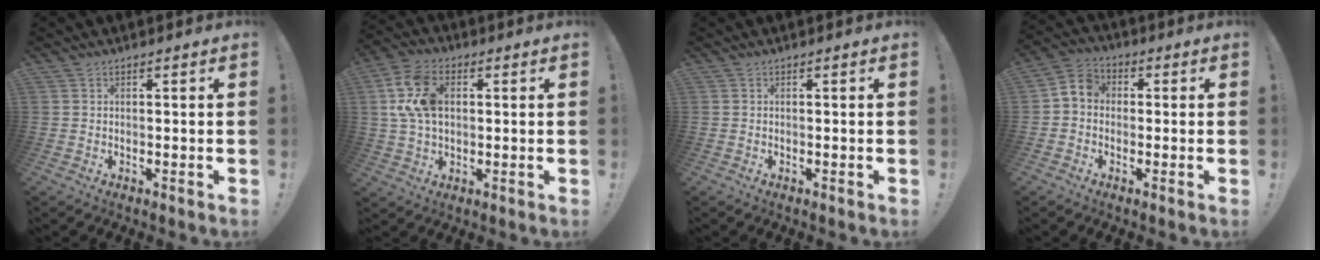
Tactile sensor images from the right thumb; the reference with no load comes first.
{"total": 13.8, "force": [2.8, 9.0, 10.0], "torque": [-0.197, 0.006, 0.057]}
{"total": 0.0}
{"total": 5.4, "force": [-0.6, 4.5, 2.9], "torque": [-0.053, 0.017, -0.008]}